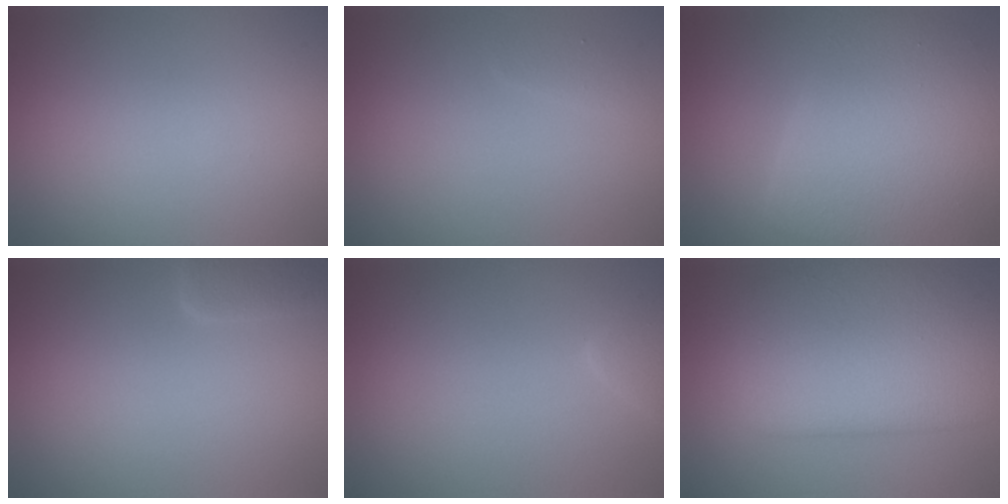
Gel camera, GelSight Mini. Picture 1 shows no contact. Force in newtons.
{"total": 0.8, "press": 0.8, "slide": 0.1}
{"total": 9.0, "press": 9.0, "slide": 0.4}
{"total": 1.6, "press": 1.6, "slide": 0.1}
{"total": 1.3, "press": 1.3, "slide": 0.0}
{"total": 7.7, "press": 7.7, "slide": 0.1}